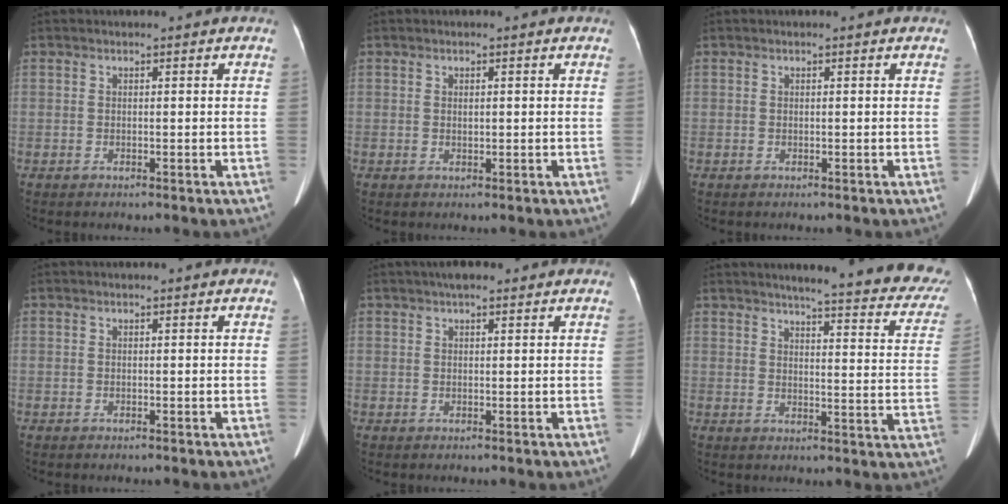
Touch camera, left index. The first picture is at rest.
{"total": 0.8, "force": [0.1, 0.3, 0.7], "torque": [-0.015, -0.001, 0.004]}
{"total": 0.0}
{"total": 0.0}
{"total": 3.1, "force": [2.3, 1.0, 1.8], "torque": [-0.028, 0.018, 0.033]}
{"total": 22.0, "force": [19.3, 2.5, 10.4], "torque": [-0.113, -0.062, 0.205]}